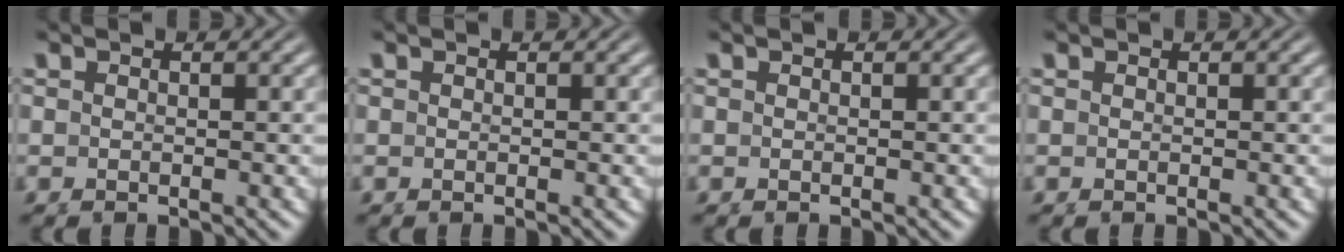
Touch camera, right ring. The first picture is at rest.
{"total": 1.5, "force": [-0.3, -1.4, -0.5], "torque": [0.016, -0.011, 0.006]}
{"total": 0.0}
{"total": 0.0}